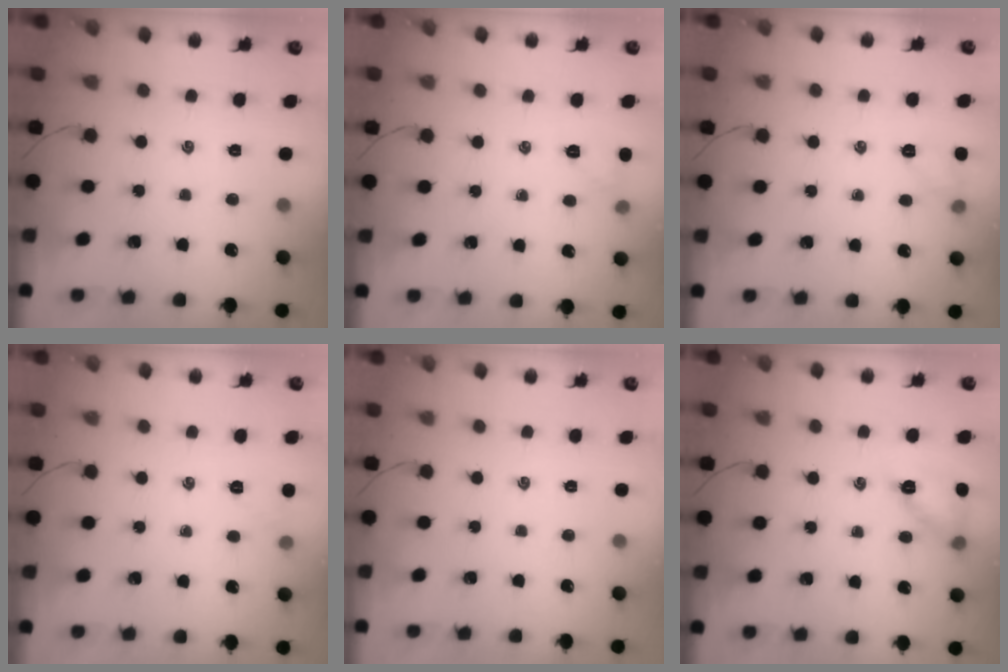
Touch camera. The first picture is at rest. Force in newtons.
{"total": 4.5, "press": 4.3, "slide": 1.3}
{"total": 6.8, "press": 6.5, "slide": 1.7}
{"total": 4.3, "press": 4.1, "slide": 1.3}
{"total": 0.0}
{"total": 11.1, "press": 10.8, "slide": 2.7}